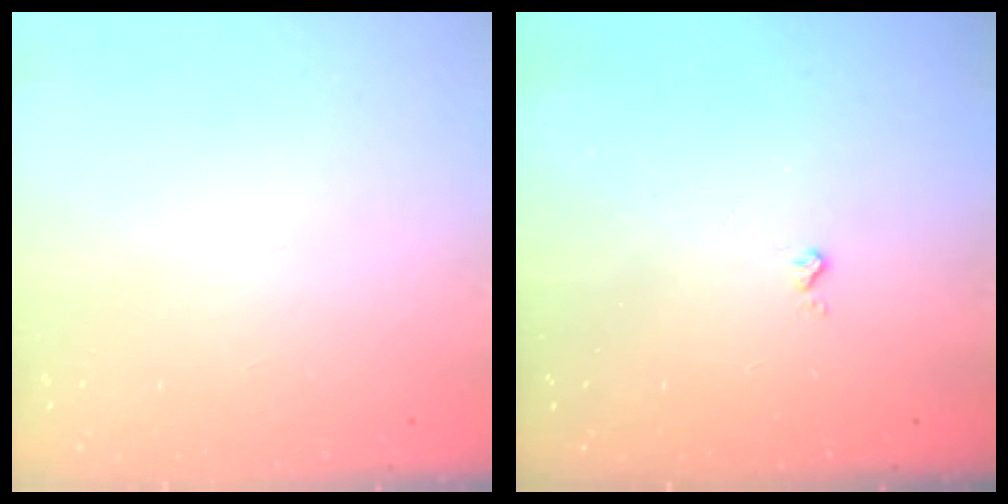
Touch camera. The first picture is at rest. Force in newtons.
{"total": 2.0, "press": 2.0, "slide": 0.4}